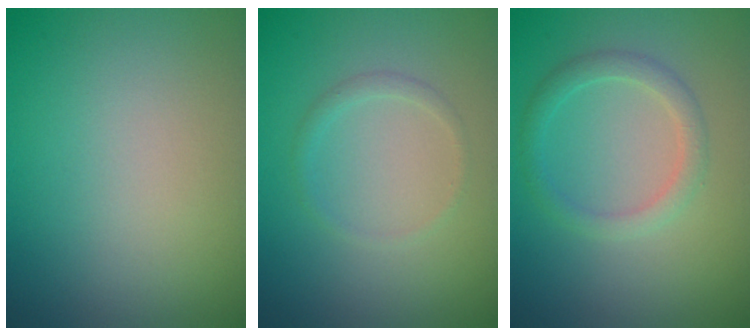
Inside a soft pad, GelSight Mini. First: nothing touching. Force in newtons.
{"total": 1.0, "press": 1.0, "slide": 0.1}
{"total": 2.2, "press": 2.2, "slide": 0.2}